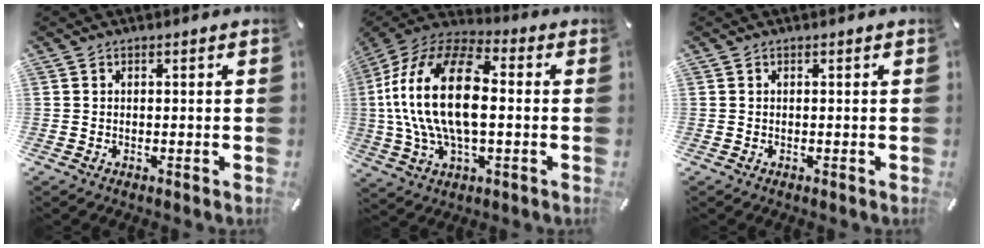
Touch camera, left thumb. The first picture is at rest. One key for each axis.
{"total": 22.5, "fx": 0.9, "fy": 12.1, "fz": 19.0, "tx": -0.403, "ty": 0.001, "tz": 0.012}
{"total": 0.0}